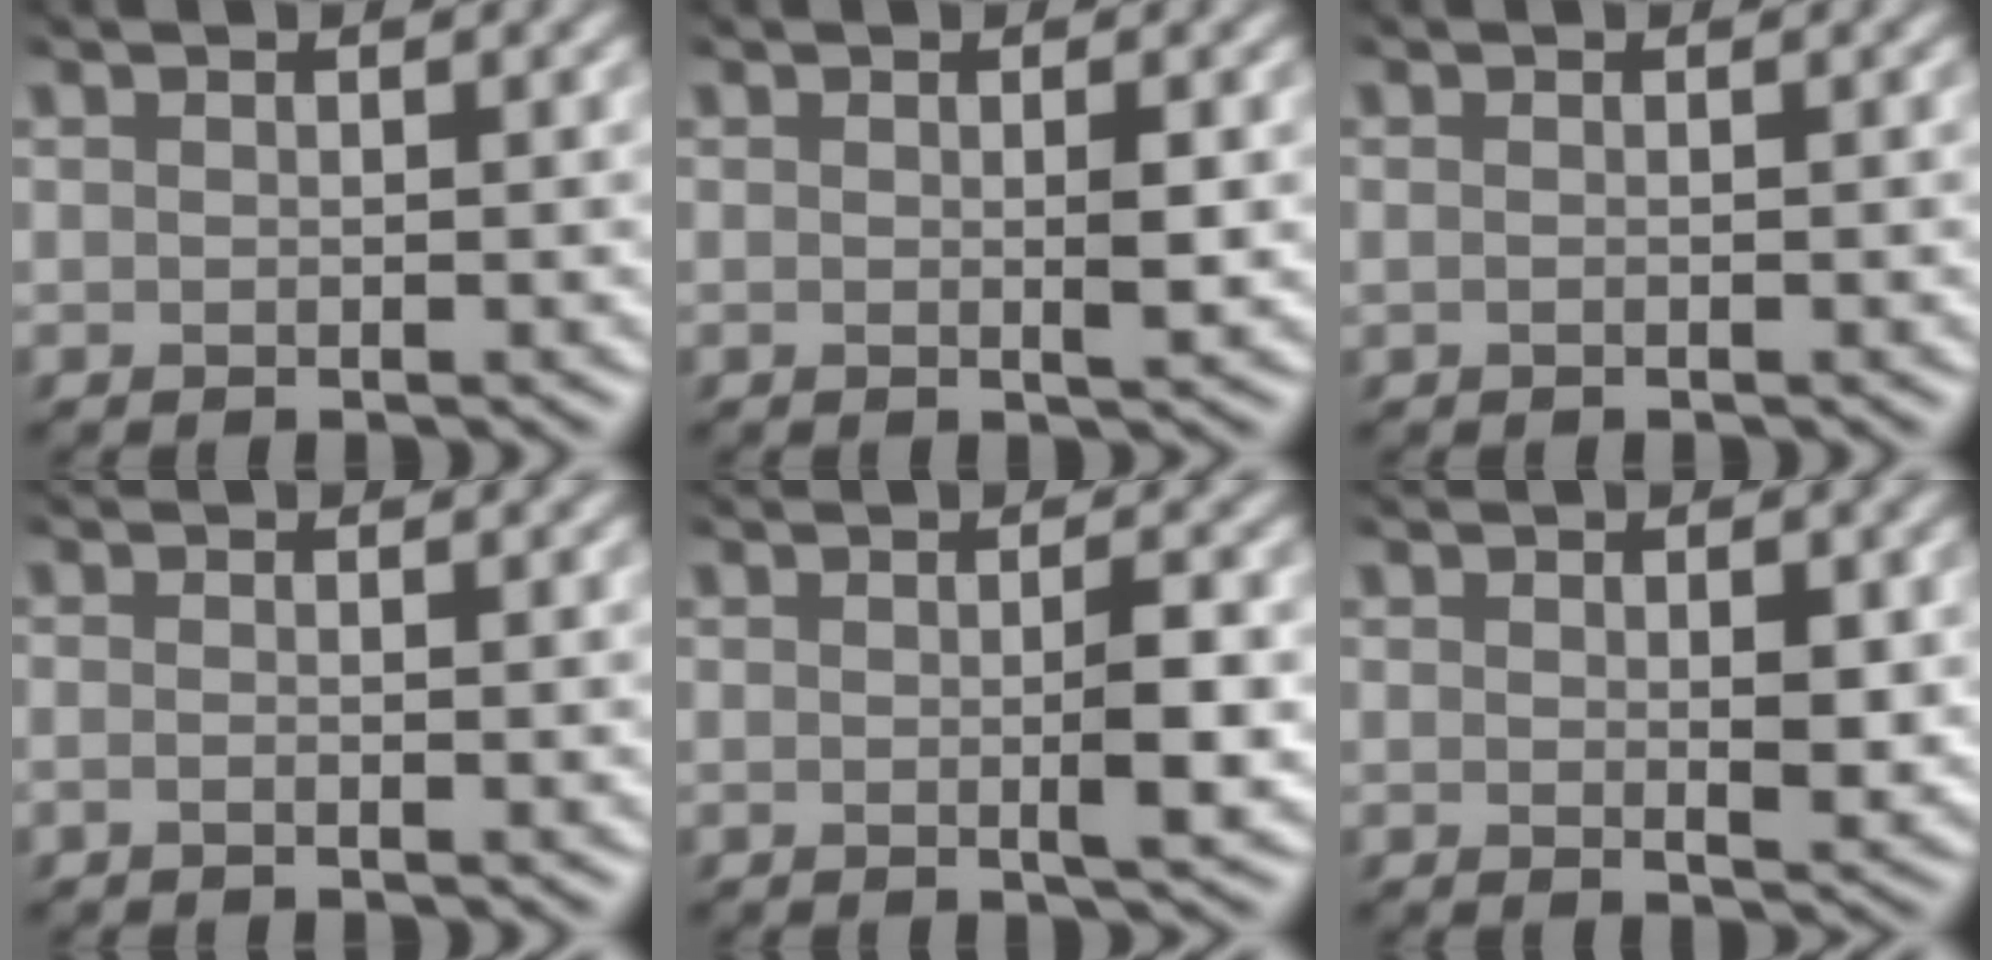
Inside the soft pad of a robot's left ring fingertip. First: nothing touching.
{"total": 1.3, "force": [-0.1, 0.2, 1.2], "torque": [-0.020, -0.003, 0.001]}
{"total": 0.5, "force": [0.1, 0.3, 0.4], "torque": [-0.002, -0.002, -0.006]}
{"total": 1.1, "force": [-0.4, 0.4, 1.0], "torque": [-0.009, -0.005, -0.020]}
{"total": 2.6, "force": [-0.6, 0.5, 2.4], "torque": [-0.038, -0.004, -0.005]}
{"total": 2.3, "force": [0.3, 1.0, 2.1], "torque": [-0.038, -0.007, 0.014]}